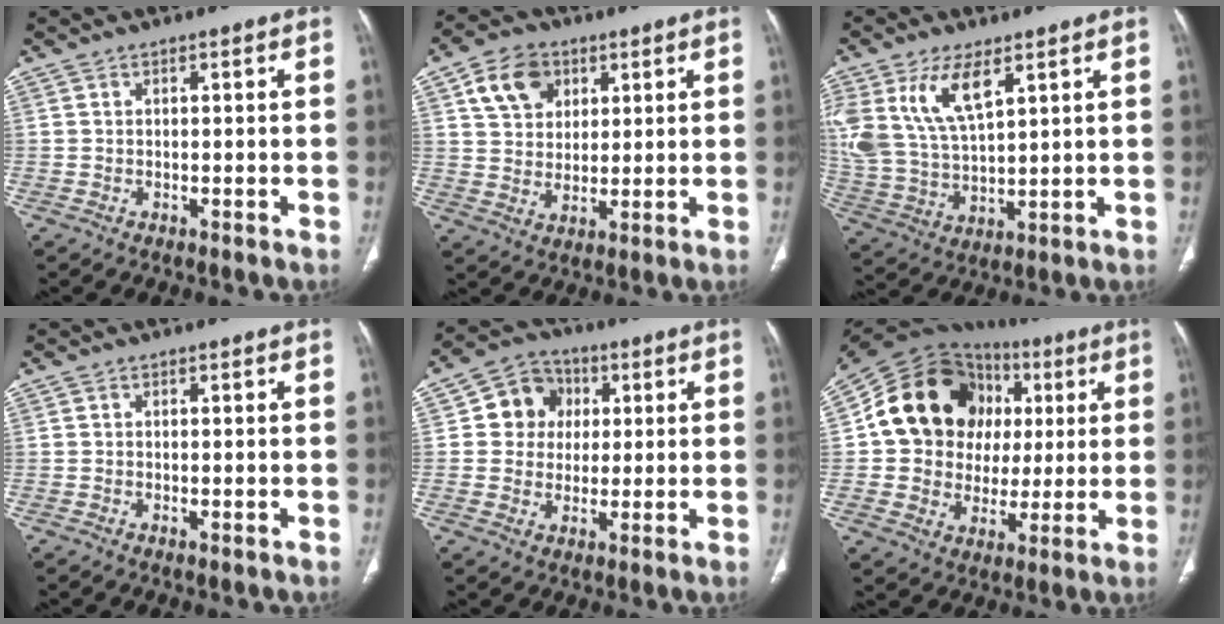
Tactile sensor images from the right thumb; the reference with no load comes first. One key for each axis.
{"total": 9.9, "fx": 4.3, "fy": 7.4, "fz": 4.8, "tx": -0.060, "ty": -0.010, "tz": 0.079}
{"total": 14.5, "fx": 6.9, "fy": 6.7, "fz": 10.9, "tx": -0.223, "ty": -0.019, "tz": 0.147}
{"total": 0.6, "fx": -0.2, "fy": 0.2, "fz": 0.5, "tx": -0.014, "ty": -0.004, "tz": -0.002}
{"total": 9.2, "fx": 1.8, "fy": 8.4, "fz": 3.3, "tx": -0.012, "ty": 0.003, "tz": 0.022}
{"total": 21.4, "fx": 4.4, "fy": 18.0, "fz": 10.8, "tx": -0.135, "ty": 0.034, "tz": 0.084}